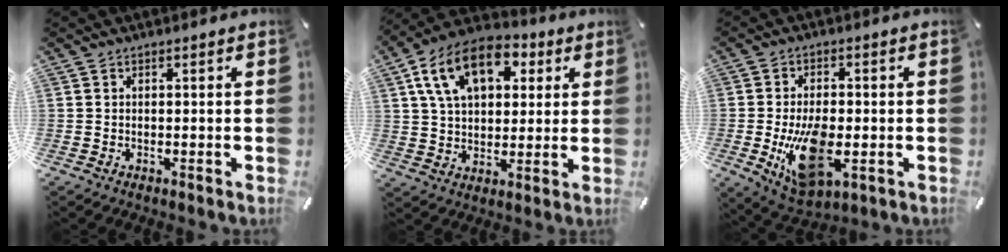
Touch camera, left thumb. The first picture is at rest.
{"total": 15.4, "force": [6.8, 9.9, 9.5], "torque": [-0.168, -0.009, 0.123]}
{"total": 13.6, "force": [-2.4, 7.5, 11.2], "torque": [-0.204, -0.013, -0.037]}